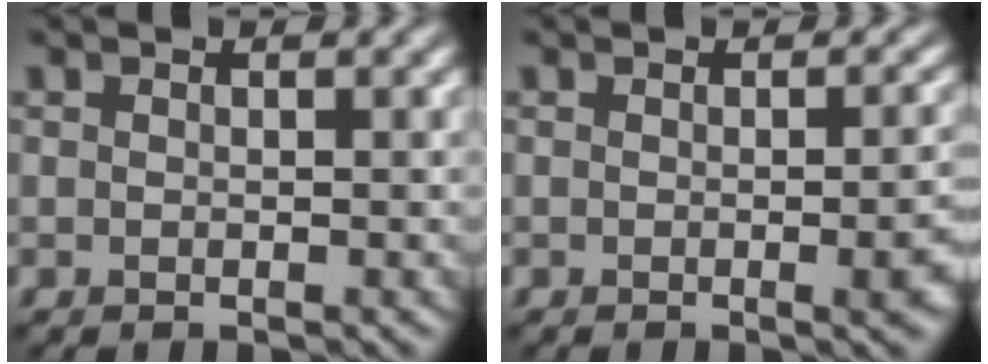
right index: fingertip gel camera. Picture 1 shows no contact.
{"total": 4.3, "force": [-0.7, 1.5, 3.9], "torque": [-0.035, -0.003, -0.004]}